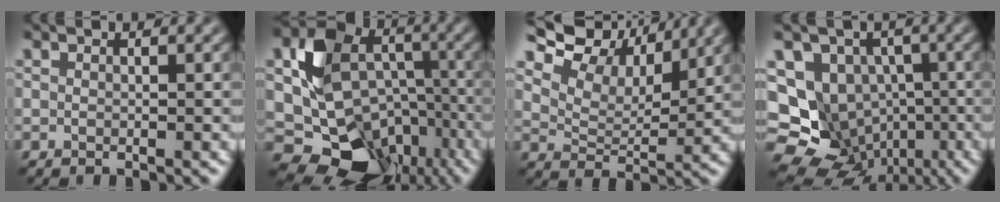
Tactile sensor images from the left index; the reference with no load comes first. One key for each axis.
{"total": 13.6, "fx": -3.3, "fy": 11.0, "fz": 7.4, "tx": -0.126, "ty": -0.029, "tz": -0.049}
{"total": 10.4, "fx": 7.7, "fy": 5.1, "fz": 4.8, "tx": -0.111, "ty": 0.009, "tz": 0.137}
{"total": 15.3, "fx": -3.7, "fy": 13.7, "fz": 5.8, "tx": -0.127, "ty": -0.012, "tz": -0.051}